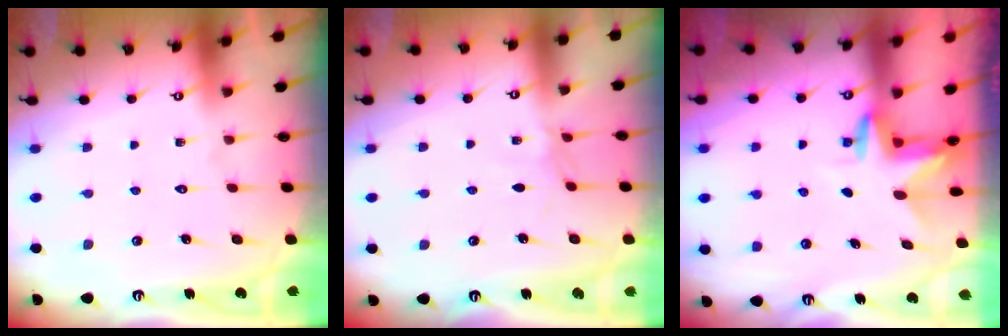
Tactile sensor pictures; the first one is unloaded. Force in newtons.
{"total": 2.8, "press": 2.7, "slide": 0.4}
{"total": 3.3, "press": 3.3, "slide": 0.3}